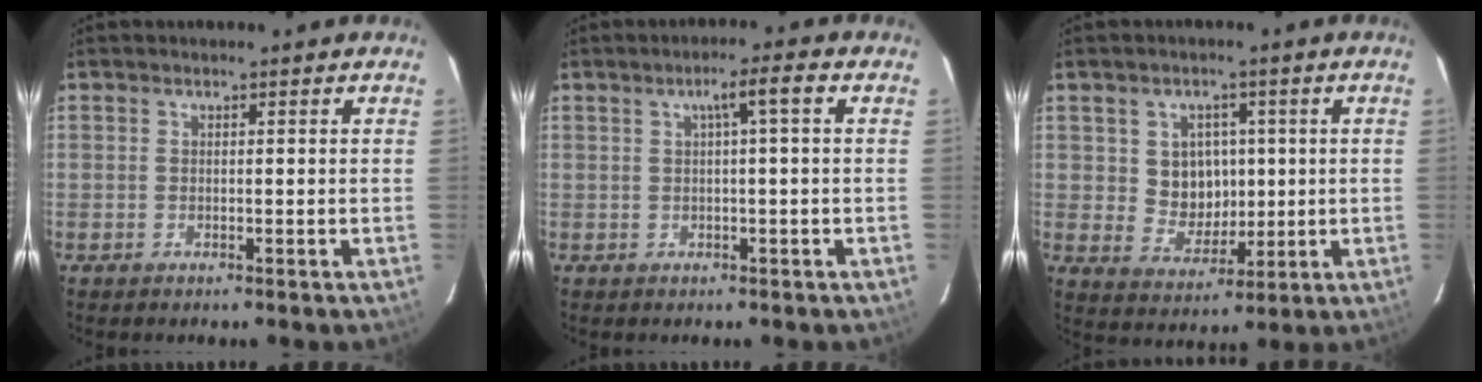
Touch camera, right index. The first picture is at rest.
{"total": 3.6, "force": [0.6, -0.1, 3.5], "torque": [-0.061, 0.009, 0.014]}
{"total": 7.3, "force": [1.1, 6.8, 2.6], "torque": [-0.053, 0.007, 0.035]}